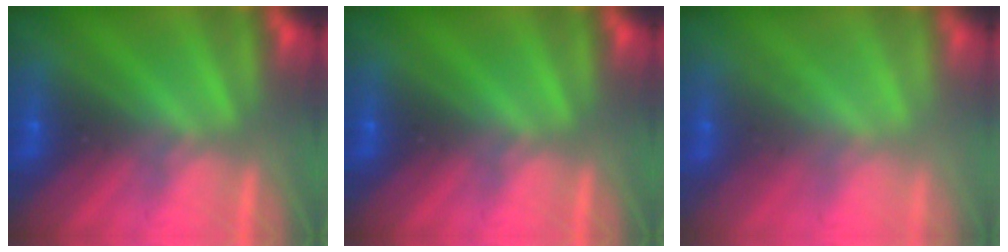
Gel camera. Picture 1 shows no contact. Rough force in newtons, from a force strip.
{"total": 0.0}
{"total": 2.2}